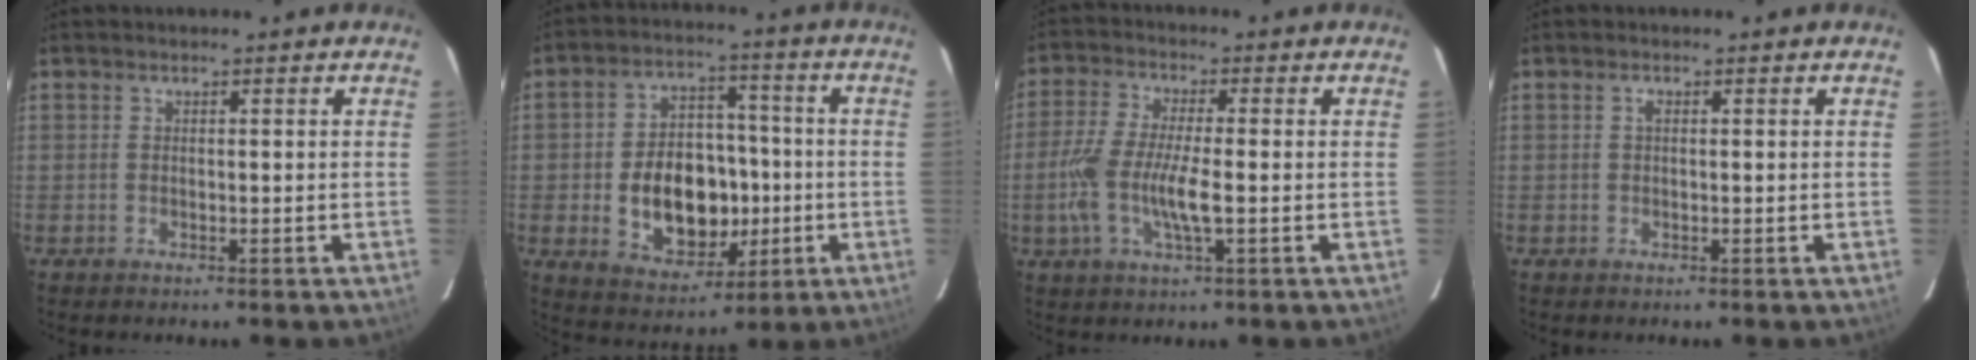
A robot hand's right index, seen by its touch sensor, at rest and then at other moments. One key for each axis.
{"total": 14.6, "fx": -2.5, "fy": 10.3, "fz": 10.1, "tx": -0.204, "ty": 0.018, "tz": -0.017}
{"total": 9.4, "fx": -2.0, "fy": 2.3, "fz": 8.9, "tx": -0.192, "ty": -0.005, "tz": -0.041}
{"total": 0.7, "fx": 0.2, "fy": 0.3, "fz": 0.6, "tx": -0.012, "ty": 0.004, "tz": 0.001}